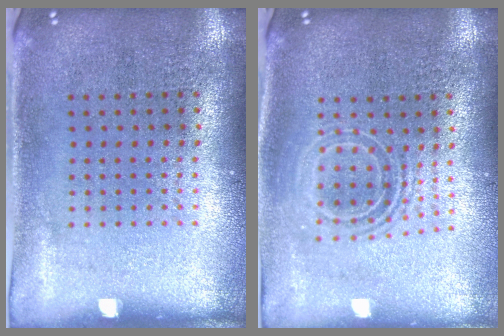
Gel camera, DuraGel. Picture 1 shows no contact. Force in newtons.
{"total": 1.7, "press": 1.3, "slide": 1.1}